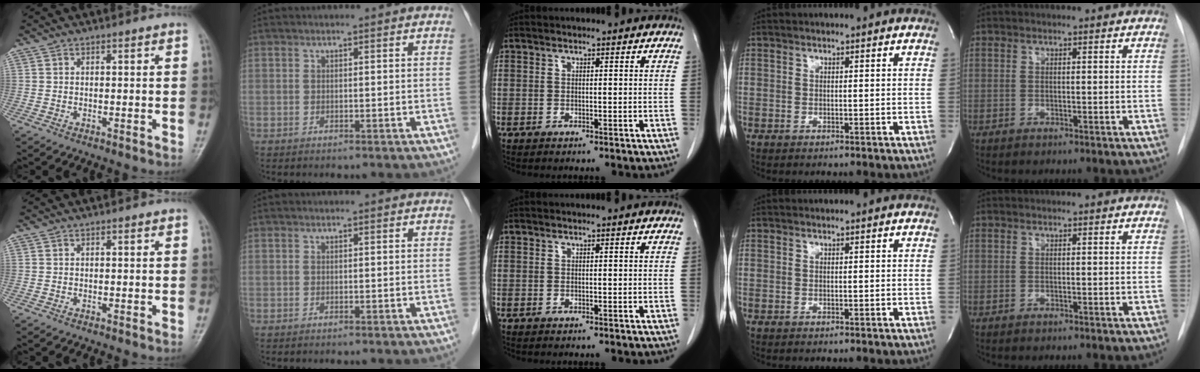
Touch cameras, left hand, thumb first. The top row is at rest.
{}